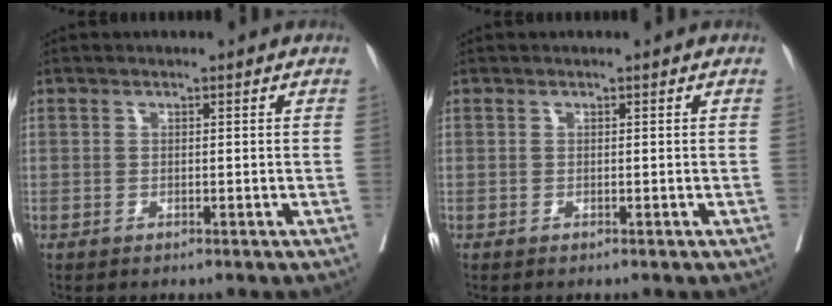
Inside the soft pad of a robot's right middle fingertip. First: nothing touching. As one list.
[{"total": 0.0}]